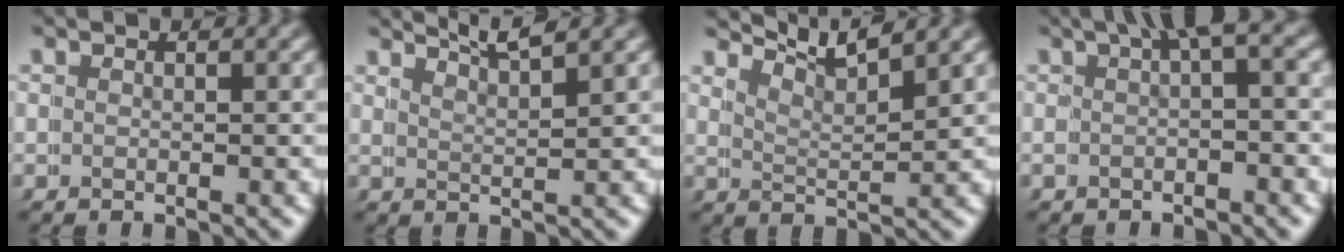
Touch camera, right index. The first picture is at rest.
{"total": 4.8, "force": [4.5, -0.1, 1.7], "torque": [-0.026, 0.011, 0.069]}
{"total": 6.3, "force": [6.1, -0.4, 1.4], "torque": [-0.027, 0.014, 0.092]}
{"total": 2.3, "force": [0.7, 0.1, 2.2], "torque": [-0.026, 0.012, 0.008]}